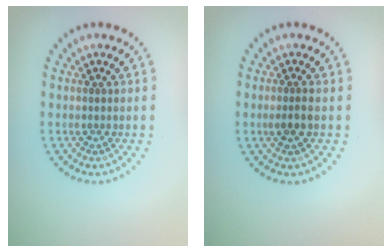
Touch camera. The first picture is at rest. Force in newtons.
{"total": 1.2, "press": 1.0, "slide": 0.6}